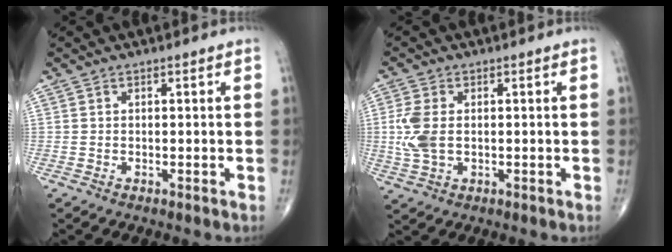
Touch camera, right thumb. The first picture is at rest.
{"total": 6.4, "force": [0.2, 3.9, 5.1], "torque": [-0.125, 0.001, 0.006]}